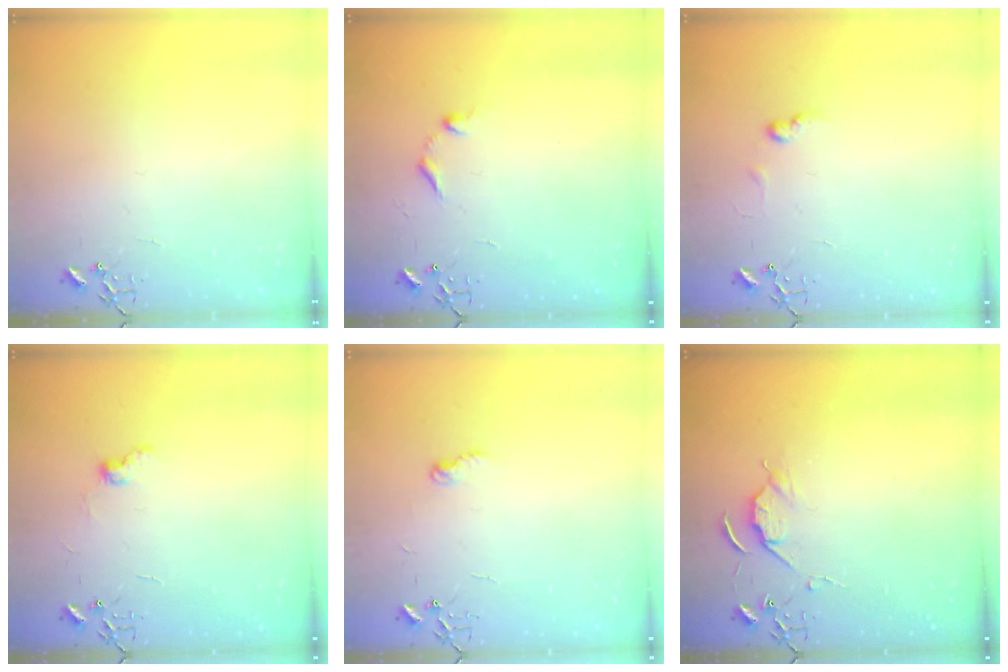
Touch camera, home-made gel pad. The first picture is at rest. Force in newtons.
{"total": 7.1, "press": 7.1, "slide": 0.8}
{"total": 5.5, "press": 5.5, "slide": 0.8}
{"total": 6.6, "press": 6.6, "slide": 0.7}
{"total": 5.0, "press": 4.9, "slide": 0.7}
{"total": 5.2, "press": 5.2, "slide": 0.7}